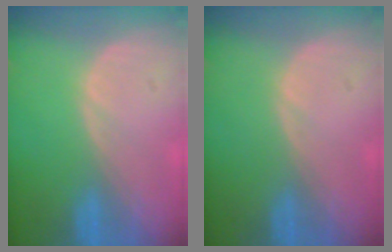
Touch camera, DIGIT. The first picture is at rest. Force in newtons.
{"total": 0.0}